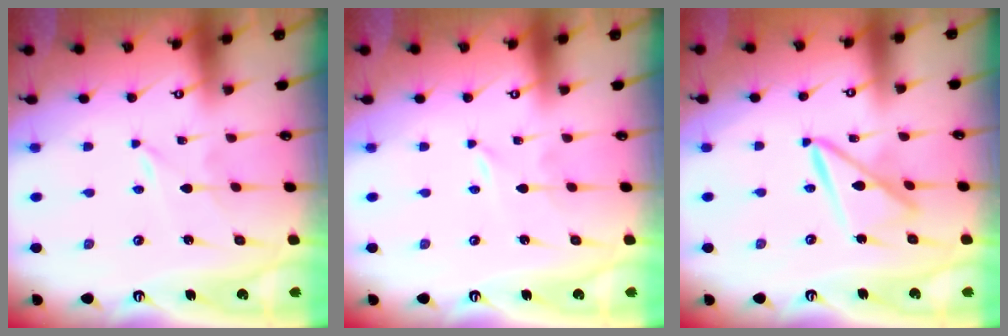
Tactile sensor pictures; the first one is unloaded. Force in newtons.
{"total": 0.0}
{"total": 10.8, "press": 10.7, "slide": 1.0}